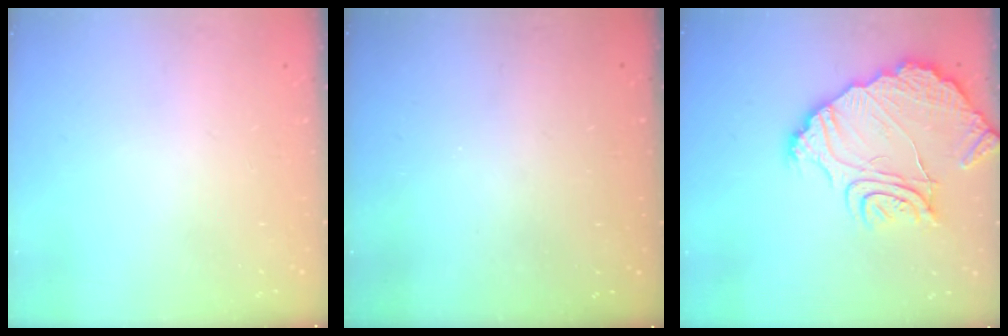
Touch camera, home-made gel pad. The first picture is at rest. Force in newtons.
{"total": 3.2, "press": 3.2, "slide": 0.1}
{"total": 15.4, "press": 15.4, "slide": 1.0}